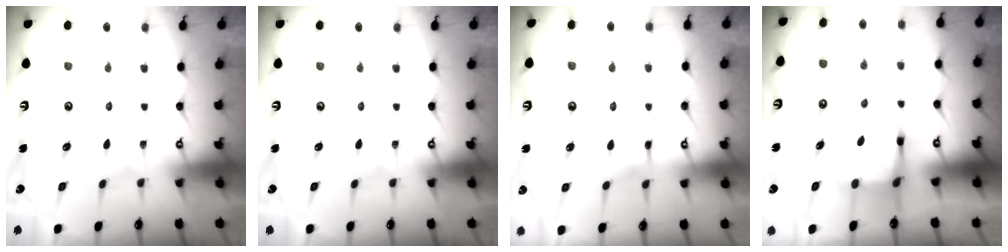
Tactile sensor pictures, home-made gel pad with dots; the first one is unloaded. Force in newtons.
{"total": 0.0}
{"total": 3.5, "press": 3.5, "slide": 0.5}
{"total": 3.9, "press": 3.9, "slide": 0.6}